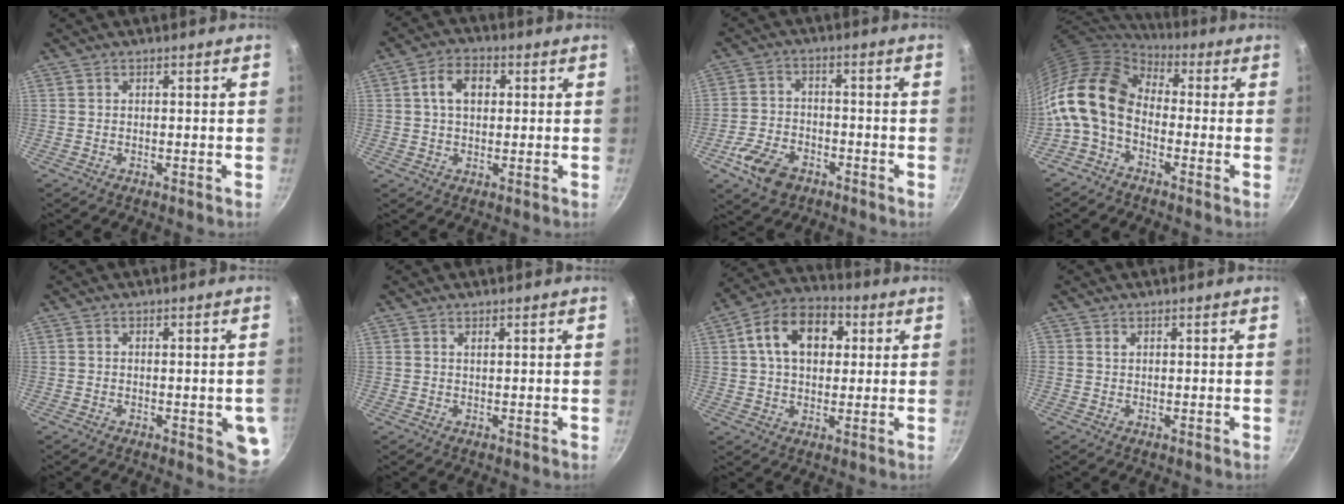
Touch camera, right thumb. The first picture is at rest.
{"total": 6.9, "force": [1.5, 4.8, 4.8], "torque": [-0.064, 0.012, 0.017]}
{"total": 8.5, "force": [-4.3, 5.1, 5.2], "torque": [-0.097, 0.022, -0.084]}
{"total": 15.6, "force": [-1.8, 10.7, 11.3], "torque": [-0.209, 0.035, -0.058]}
{"total": 6.5, "force": [-1.4, 2.4, 5.9], "torque": [-0.042, 0.001, -0.016]}
{"total": 0.5, "force": [0.4, 0.1, 0.4], "torque": [-0.006, 0.000, 0.006]}
{"total": 13.7, "force": [3.4, 9.4, 9.4], "torque": [-0.124, 0.017, 0.039]}
{"total": 0.6, "force": [0.3, 0.5, 0.2], "torque": [-0.004, -0.002, 0.005]}